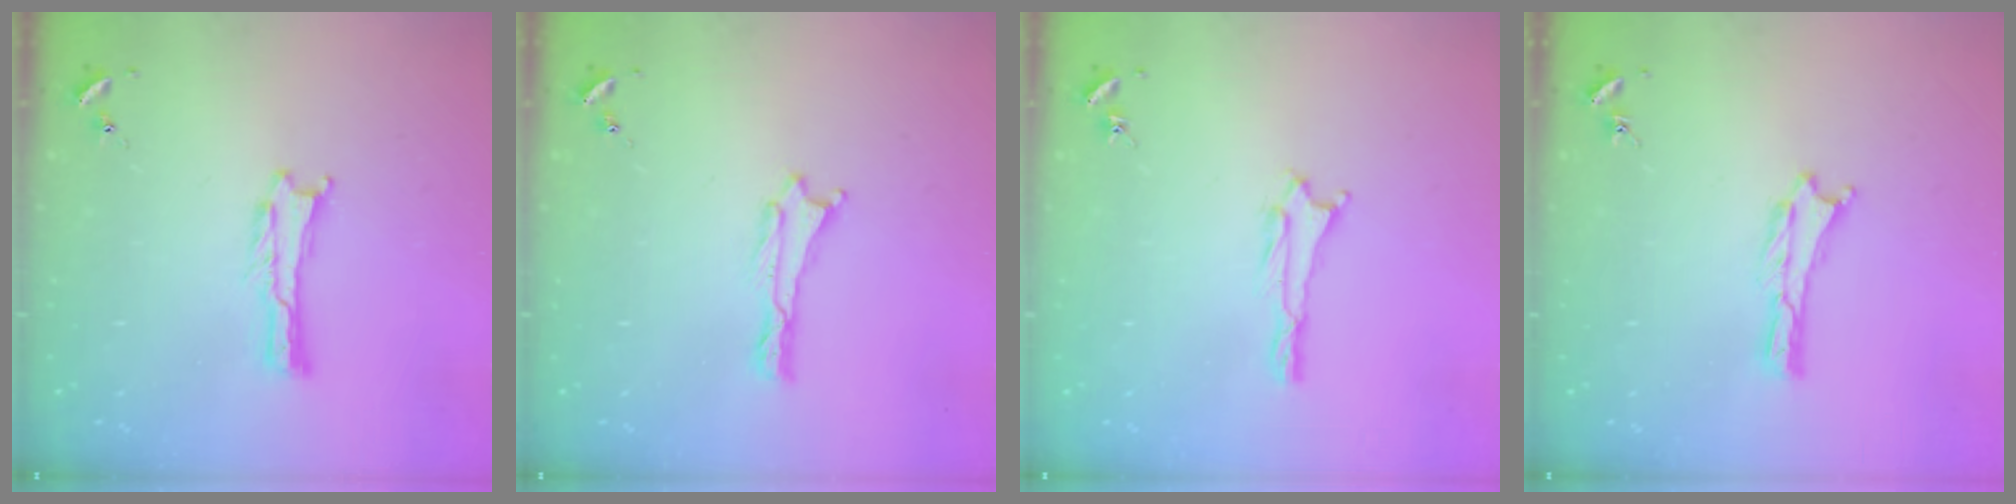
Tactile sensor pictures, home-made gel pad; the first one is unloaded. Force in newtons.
{"total": 0.0}
{"total": 1.0, "press": 1.0, "slide": 0.1}
{"total": 0.0}